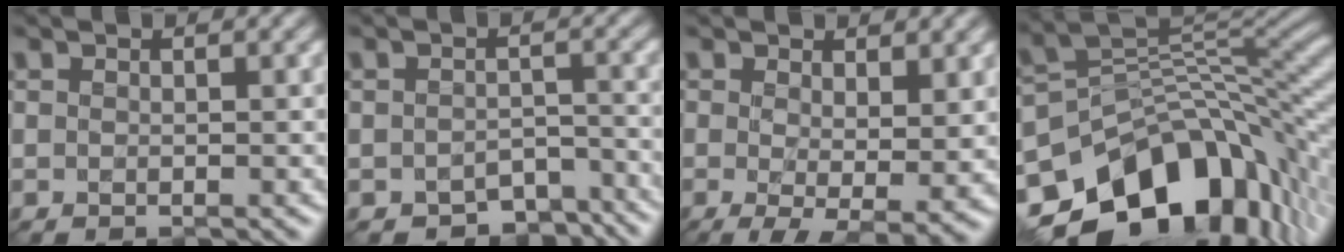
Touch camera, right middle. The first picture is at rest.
{"total": 4.0, "force": [-3.4, 1.9, 1.1], "torque": [-0.006, -0.009, -0.042]}
{"total": 6.1, "force": [-0.2, 2.4, 5.6], "torque": [-0.100, -0.023, 0.005]}
{"total": 13.8, "force": [-6.1, 8.9, 8.6], "torque": [-0.155, 0.004, -0.102]}